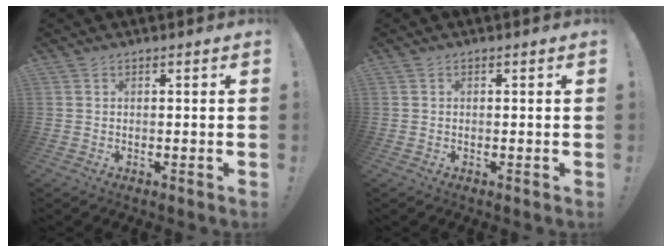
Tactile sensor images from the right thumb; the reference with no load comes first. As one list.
[{"total": 0.0}]